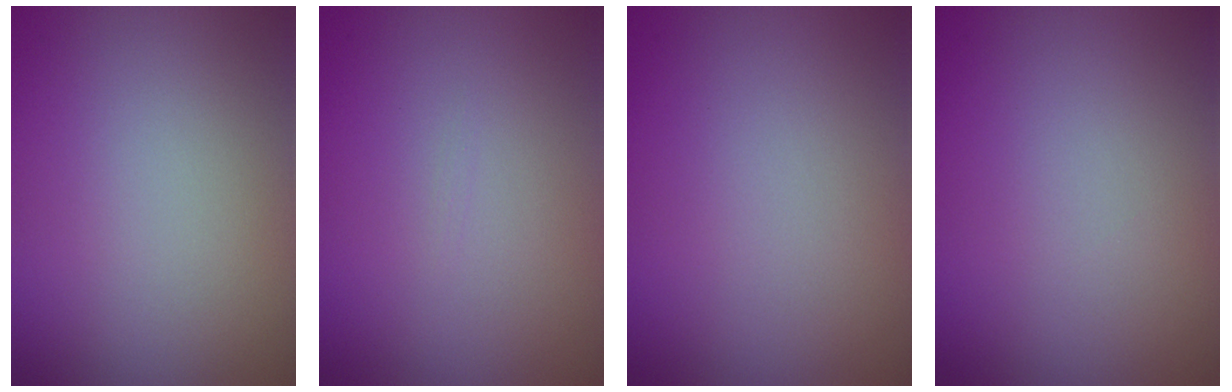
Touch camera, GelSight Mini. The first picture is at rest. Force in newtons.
{"total": 0.0}
{"total": 0.0}
{"total": 0.0}